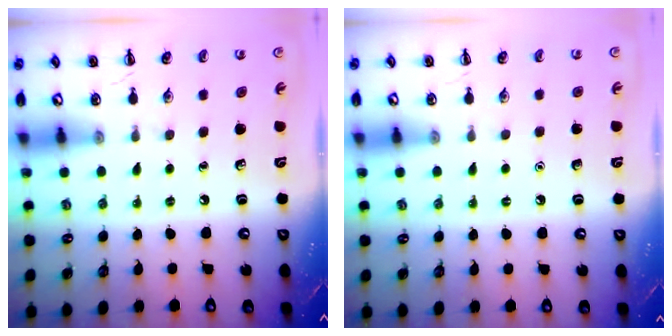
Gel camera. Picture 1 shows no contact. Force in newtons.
{"total": 1.6, "press": 1.5, "slide": 0.1}